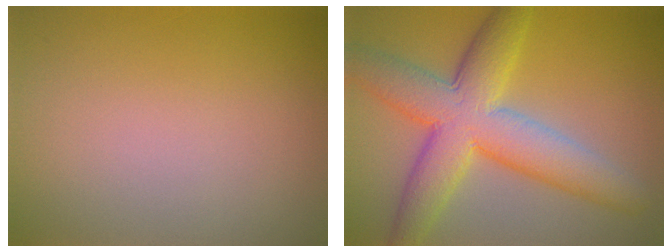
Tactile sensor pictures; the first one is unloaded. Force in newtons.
{"total": 8.7, "press": 8.7, "slide": 0.3}